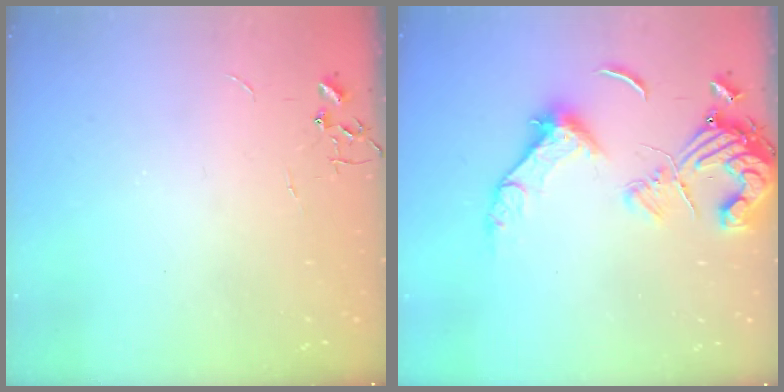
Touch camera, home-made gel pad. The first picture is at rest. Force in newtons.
{"total": 14.4, "press": 14.3, "slide": 1.9}